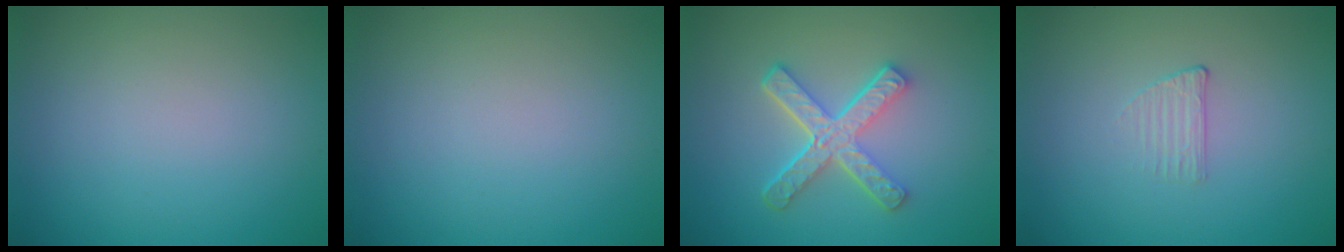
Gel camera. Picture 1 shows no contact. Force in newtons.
{"total": 0.0}
{"total": 5.1, "press": 3.6, "slide": 3.5}
{"total": 1.0, "press": 0.3, "slide": 1.0}